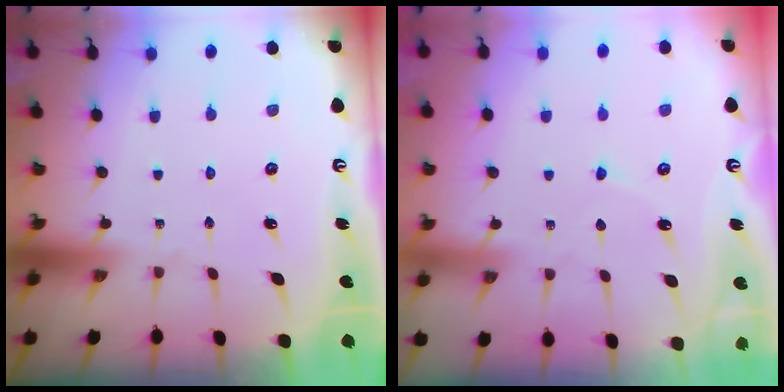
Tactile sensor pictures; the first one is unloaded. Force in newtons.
{"total": 4.4, "press": 4.4, "slide": 0.4}